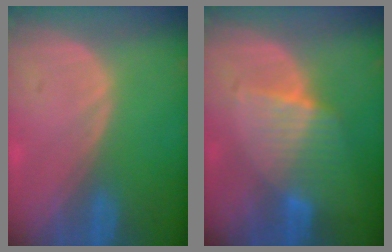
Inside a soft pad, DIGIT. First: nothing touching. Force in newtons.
{"total": 6.8, "press": 6.0, "slide": 3.3}